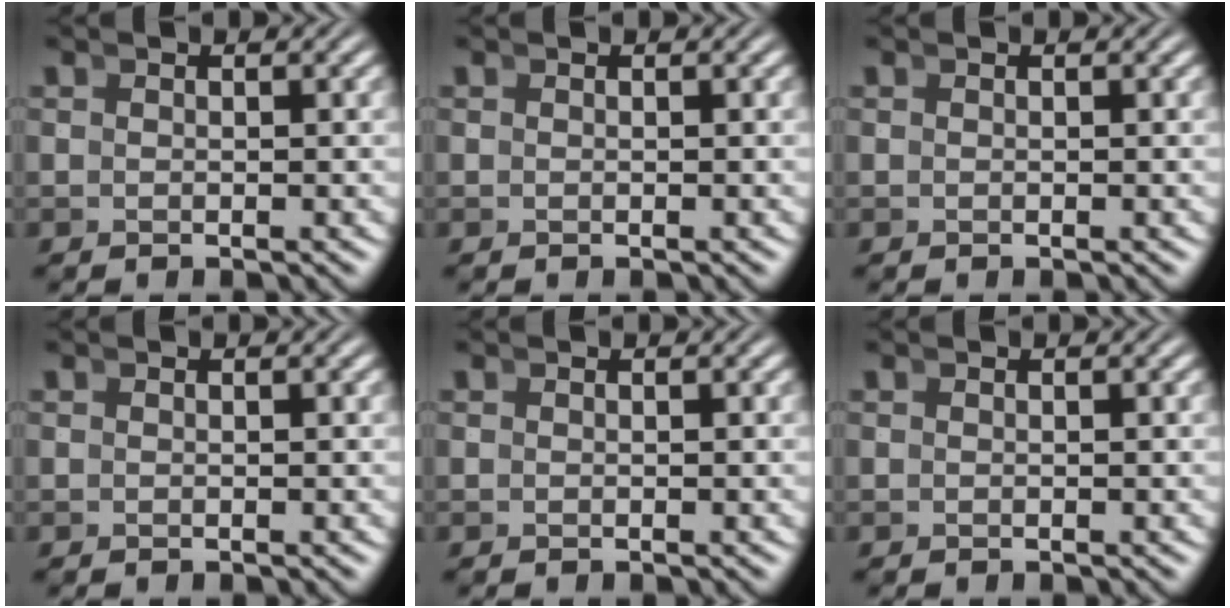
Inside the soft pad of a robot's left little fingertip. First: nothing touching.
{"total": 0.0}
{"total": 0.0}
{"total": 0.0}
{"total": 0.0}
{"total": 0.0}